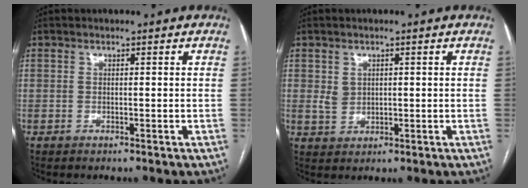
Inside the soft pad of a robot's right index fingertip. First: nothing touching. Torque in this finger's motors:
{"motor_torque": [0.26, 0.21, 0.03, 0.01]}